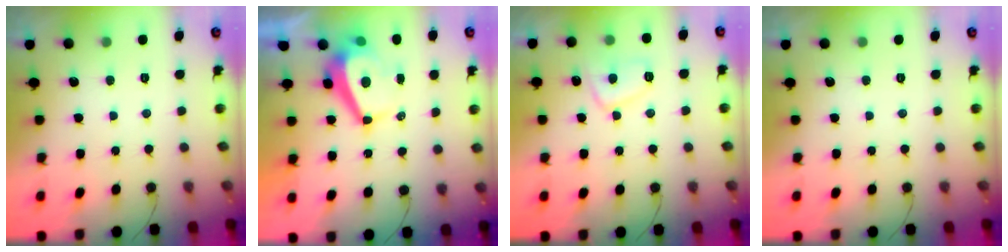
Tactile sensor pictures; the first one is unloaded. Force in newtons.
{"total": 6.1, "press": 6.1, "slide": 0.8}
{"total": 8.2, "press": 8.2, "slide": 0.8}
{"total": 0.0}